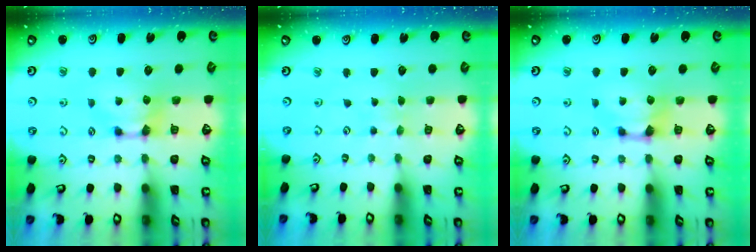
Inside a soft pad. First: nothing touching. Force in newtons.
{"total": 3.8, "press": 3.8, "slide": 0.2}
{"total": 0.7, "press": 0.1, "slide": 0.7}